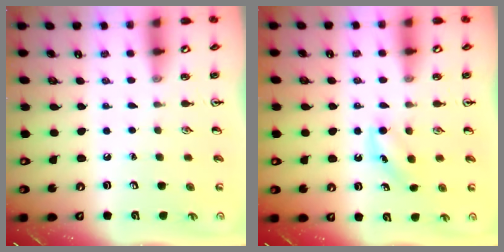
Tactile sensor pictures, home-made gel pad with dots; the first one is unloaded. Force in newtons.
{"total": 4.7, "press": 4.5, "slide": 1.6}